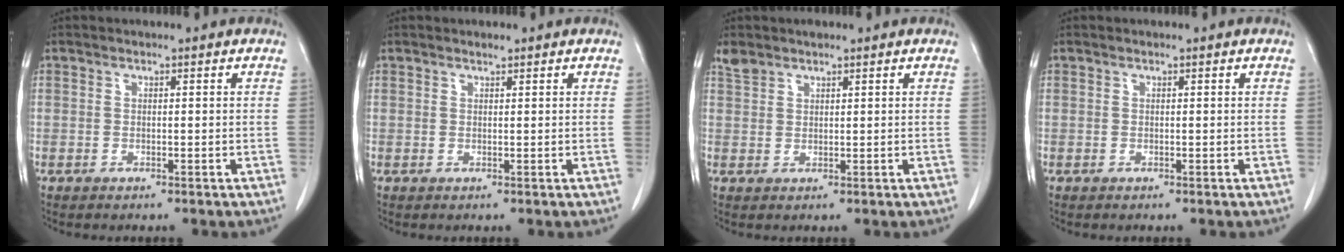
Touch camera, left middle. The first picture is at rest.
{"total": 0.6, "force": [0.5, 0.0, 0.2], "torque": [-0.013, -0.004, 0.011]}
{"total": 2.3, "force": [2.0, 0.8, 0.6], "torque": [-0.020, 0.011, 0.041]}
{"total": 0.0}